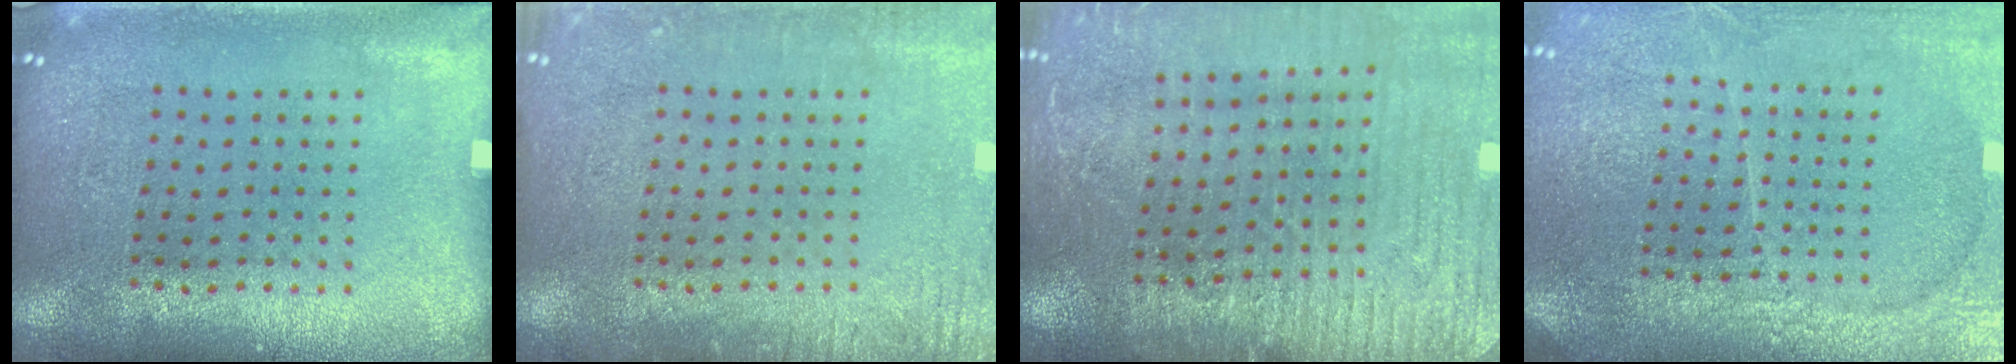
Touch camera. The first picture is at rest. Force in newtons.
{"total": 2.3, "press": 2.2, "slide": 0.3}
{"total": 3.2, "press": 3.2, "slide": 0.1}
{"total": 3.8, "press": 3.4, "slide": 1.7}